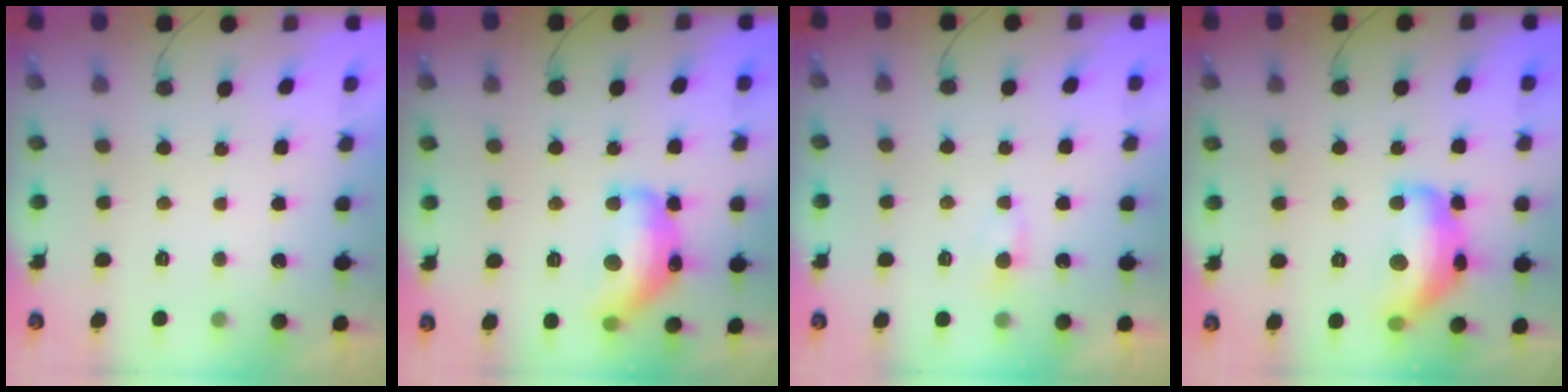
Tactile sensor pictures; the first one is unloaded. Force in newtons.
{"total": 18.4, "press": 18.4, "slide": 0.9}
{"total": 3.3, "press": 3.3, "slide": 0.4}
{"total": 14.6, "press": 14.6, "slide": 1.2}